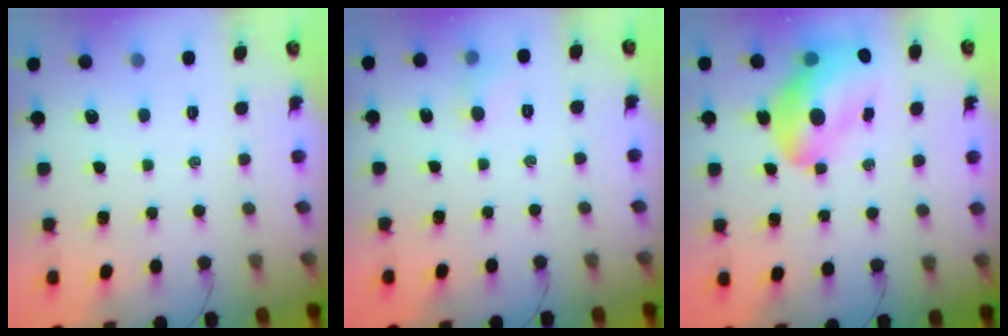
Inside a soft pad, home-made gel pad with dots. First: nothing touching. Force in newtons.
{"total": 3.9, "press": 3.6, "slide": 1.4}
{"total": 15.3, "press": 14.7, "slide": 4.3}